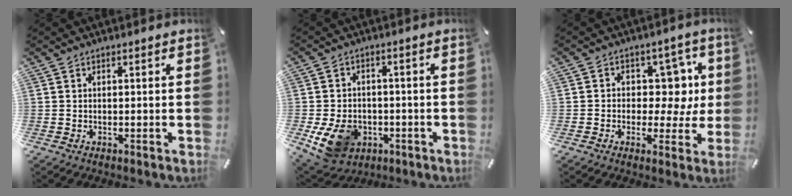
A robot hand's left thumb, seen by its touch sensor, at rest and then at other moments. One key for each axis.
{"total": 11.4, "fx": -3.8, "fy": 8.9, "fz": 6.1, "tx": -0.123, "ty": 0.018, "tz": -0.061}
{"total": 9.8, "fx": 1.8, "fy": 7.8, "fz": 5.7, "tx": -0.066, "ty": -0.016, "tz": 0.035}